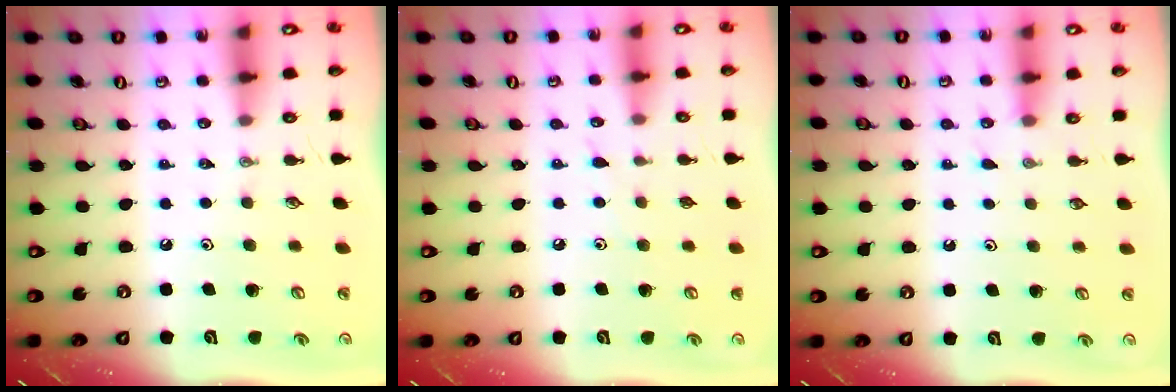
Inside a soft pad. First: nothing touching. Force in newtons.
{"total": 4.0, "press": 4.0, "slide": 0.5}
{"total": 3.0, "press": 3.0, "slide": 0.5}